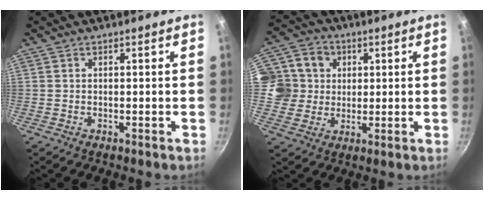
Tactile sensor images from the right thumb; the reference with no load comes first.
{"total": 10.3, "force": [2.2, 9.6, 3.1], "torque": [-0.020, 0.007, 0.029]}